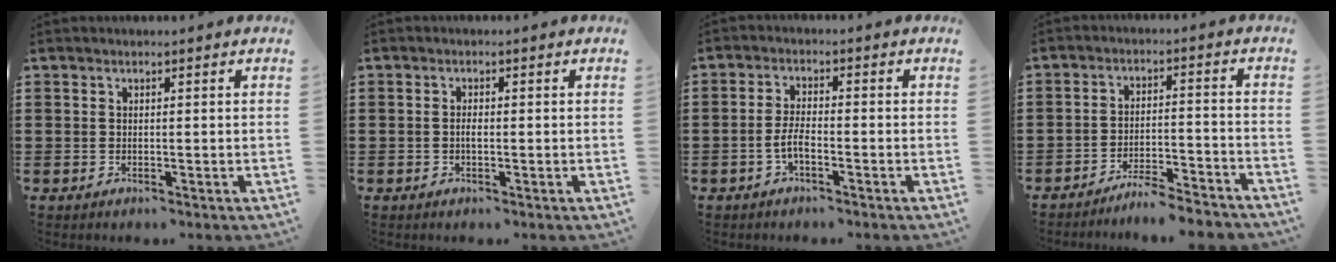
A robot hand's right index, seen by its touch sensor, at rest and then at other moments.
{"total": 1.1, "force": [-0.2, 0.4, 1.0], "torque": [-0.020, -0.002, -0.003]}
{"total": 3.5, "force": [-1.5, 1.0, 3.0], "torque": [-0.074, -0.003, -0.033]}
{"total": 5.2, "force": [-5.0, -0.2, 1.3], "torque": [-0.023, 0.000, -0.100]}